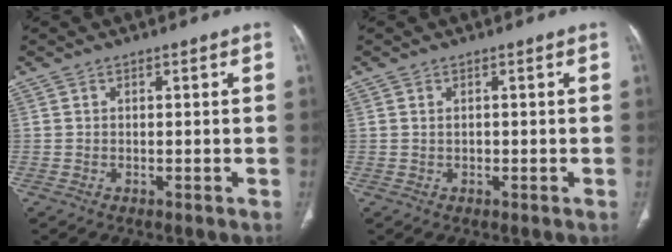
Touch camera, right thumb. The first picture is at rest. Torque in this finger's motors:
{"motor_torque": [-0.30, 0.09, -0.23, 0.03, -0.03]}